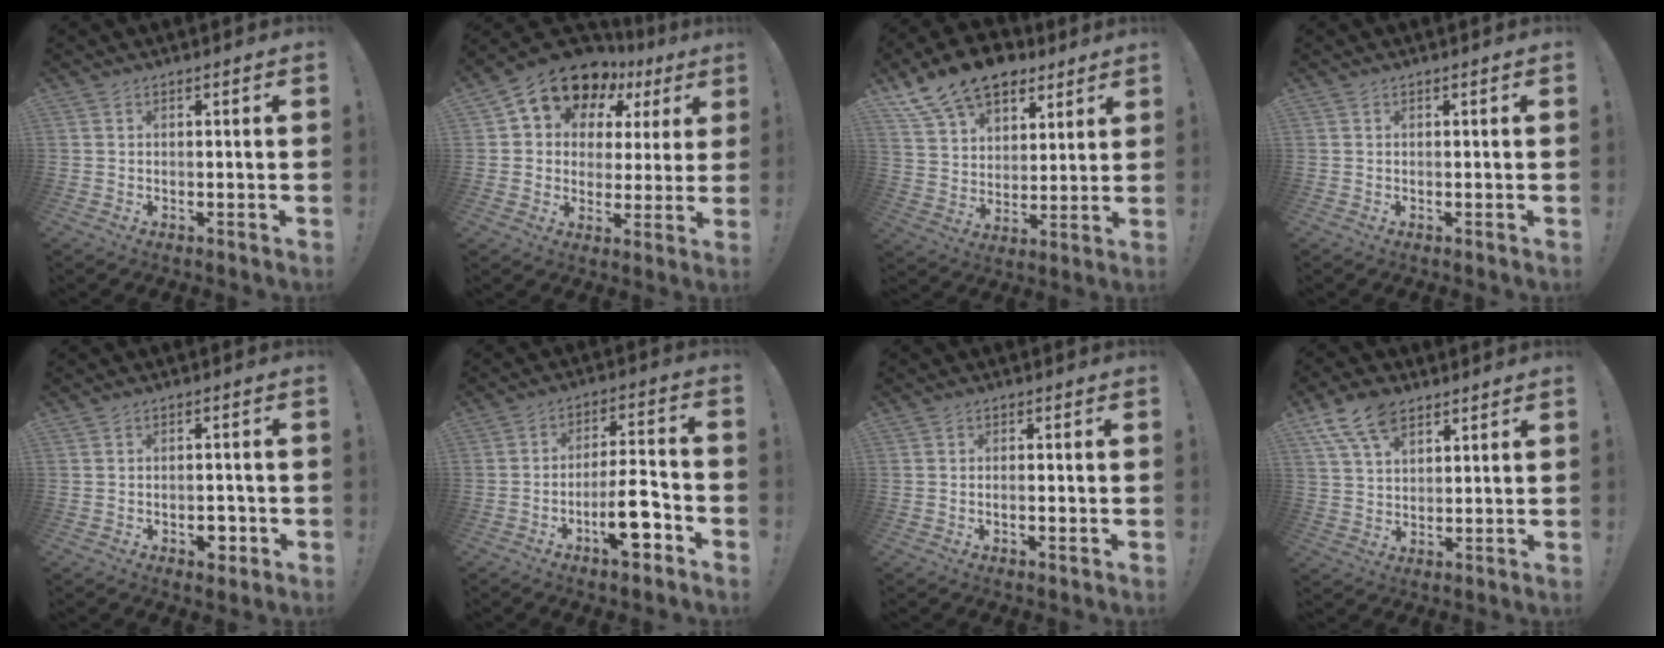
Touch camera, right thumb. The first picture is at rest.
{"total": 12.8, "force": [8.4, 8.2, 5.0], "torque": [-0.090, -0.062, 0.151]}
{"total": 15.9, "force": [10.9, 9.4, 6.7], "torque": [-0.121, -0.068, 0.205]}
{"total": 0.0}
{"total": 4.3, "force": [-1.6, 2.9, 2.7], "torque": [-0.020, 0.006, -0.028]}
{"total": 13.0, "force": [-6.0, 3.8, 10.9], "torque": [-0.170, 0.036, -0.096]}
{"total": 1.6, "force": [-0.8, 0.3, 1.4], "torque": [-0.023, 0.001, -0.014]}
{"total": 10.9, "force": [6.6, 6.0, 6.2], "torque": [-0.114, -0.016, 0.128]}